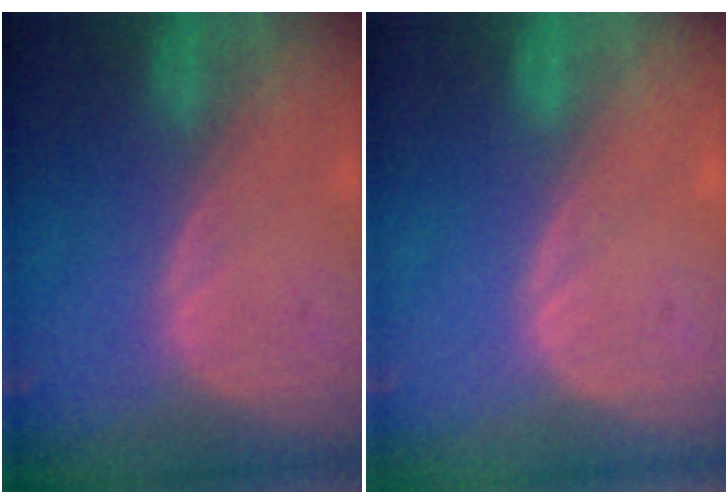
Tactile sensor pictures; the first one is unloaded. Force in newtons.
{"total": 0.0}